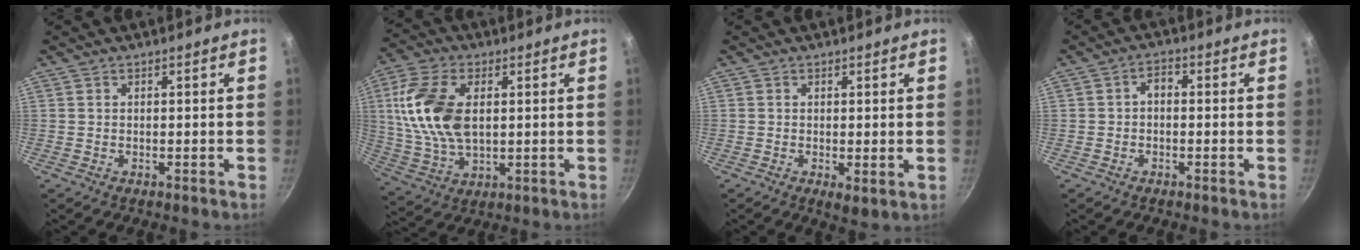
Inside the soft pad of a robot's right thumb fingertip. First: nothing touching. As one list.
[{"total": 15.2, "force": [2.5, 8.9, 12.1], "torque": [-0.230, -0.002, 0.049]}, {"total": 2.7, "force": [0.1, 1.3, 2.4], "torque": [-0.036, -0.012, 0.003]}, {"total": 2.4, "force": [-0.5, 1.6, 1.7], "torque": [-0.026, 0.015, -0.013]}]